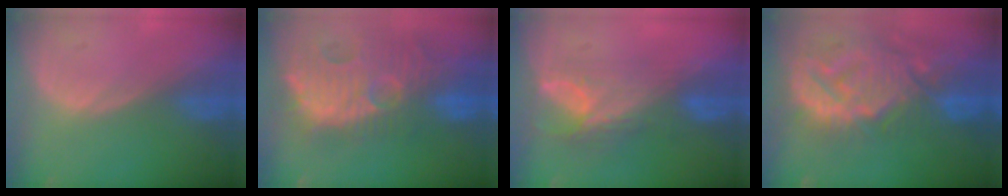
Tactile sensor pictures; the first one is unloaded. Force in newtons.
{"total": 14.3, "press": 12.5, "slide": 6.9}
{"total": 7.9, "press": 6.6, "slide": 4.4}
{"total": 14.3, "press": 12.2, "slide": 7.5}